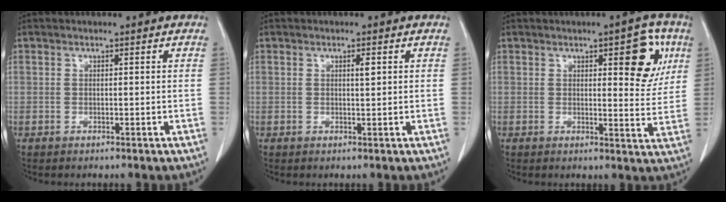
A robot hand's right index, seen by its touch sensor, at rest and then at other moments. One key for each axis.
{"total": 1.3, "fx": 0.5, "fy": 0.2, "fz": 1.2, "tx": -0.021, "ty": 0.000, "tz": 0.007}
{"total": 7.8, "fx": 3.2, "fy": 2.3, "fz": 6.7, "tx": -0.074, "ty": 0.001, "tz": 0.037}